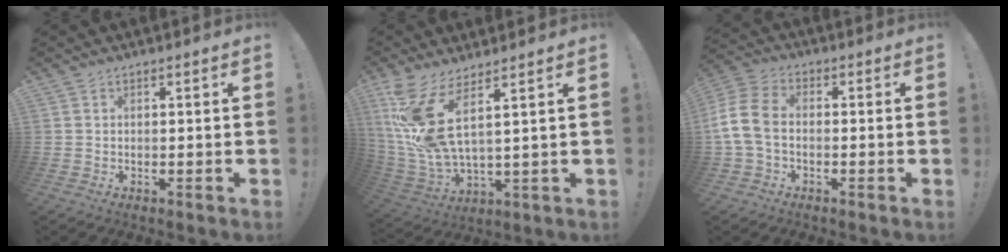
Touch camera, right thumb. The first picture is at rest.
{"total": 13.2, "force": [6.1, 3.6, 11.2], "torque": [-0.224, -0.043, 0.102]}
{"total": 10.6, "force": [-1.3, 7.2, 7.7], "torque": [-0.161, 0.017, -0.017]}